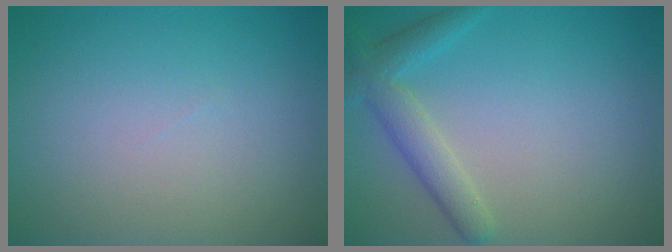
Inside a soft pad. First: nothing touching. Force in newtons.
{"total": 3.2, "press": 3.2, "slide": 0.2}